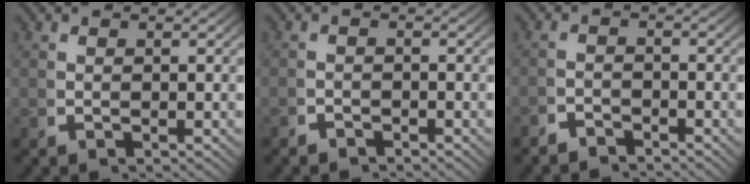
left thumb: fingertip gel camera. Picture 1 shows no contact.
{"total": 1.5, "force": [-1.5, 0.4, 0.1], "torque": [0.000, -0.008, -0.026]}
{"total": 2.5, "force": [-2.5, 0.6, 0.1], "torque": [0.001, -0.011, -0.046]}